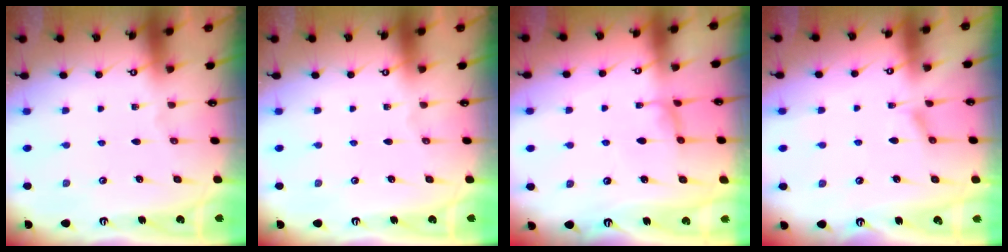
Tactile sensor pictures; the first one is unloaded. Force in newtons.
{"total": 0.0}
{"total": 1.9, "press": 1.8, "slide": 0.5}
{"total": 1.8, "press": 1.7, "slide": 0.5}